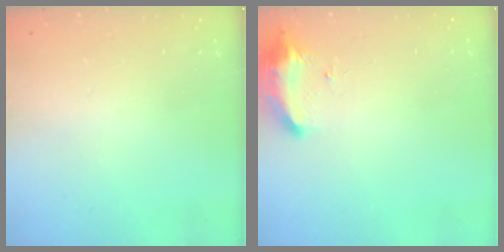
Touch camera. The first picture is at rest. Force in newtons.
{"total": 9.1, "press": 9.1, "slide": 0.0}